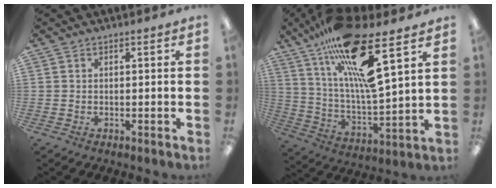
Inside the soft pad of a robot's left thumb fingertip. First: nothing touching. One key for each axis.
{"total": 22.4, "fx": 14.2, "fy": 4.6, "fz": 16.7, "tx": -0.309, "ty": -0.075, "tz": 0.229}